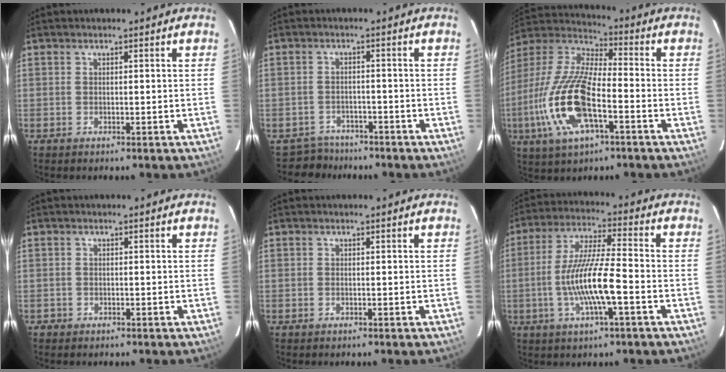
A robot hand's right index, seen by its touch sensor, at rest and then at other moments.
{"total": 4.5, "force": [-3.7, 2.5, -0.6], "torque": [-0.002, 0.009, -0.061]}
{"total": 18.9, "force": [-6.2, 6.8, 16.5], "torque": [-0.353, -0.015, -0.123]}
{"total": 1.0, "force": [-0.5, 0.8, -0.1], "torque": [-0.002, 0.005, -0.008]}
{"total": 0.0}
{"total": 12.4, "force": [-3.5, 1.4, 11.8], "torque": [-0.235, -0.003, -0.066]}